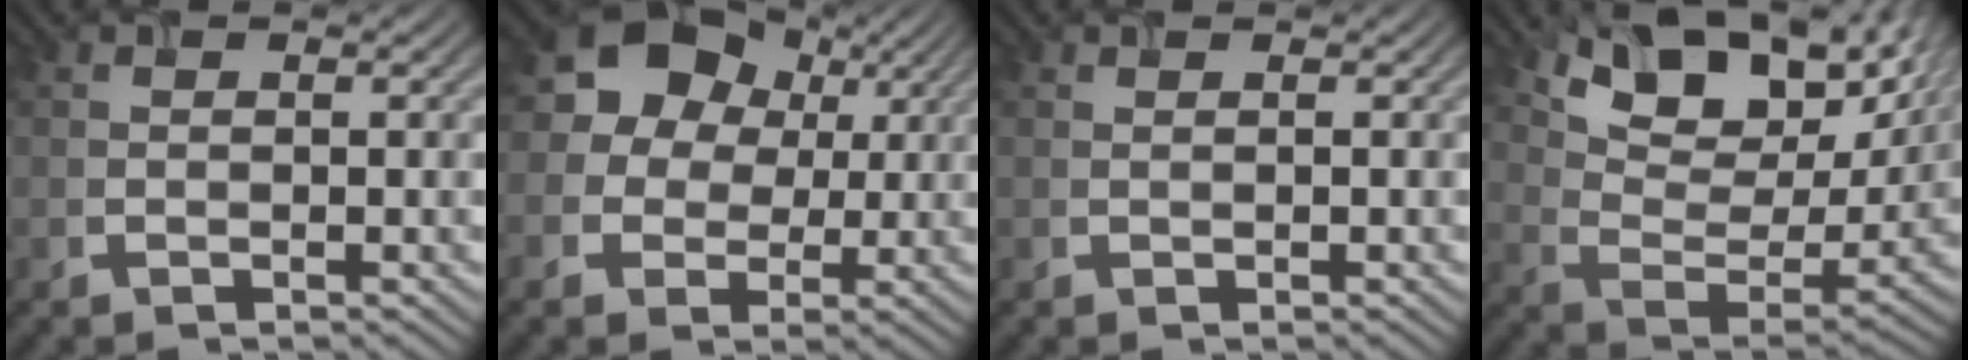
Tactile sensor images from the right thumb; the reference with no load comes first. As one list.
[{"total": 13.1, "force": [3.6, 11.5, 5.0], "torque": [-0.127, 0.036, 0.052]}, {"total": 0.0}, {"total": 14.4, "force": [10.0, 6.4, 8.3], "torque": [-0.155, -0.007, 0.165]}]